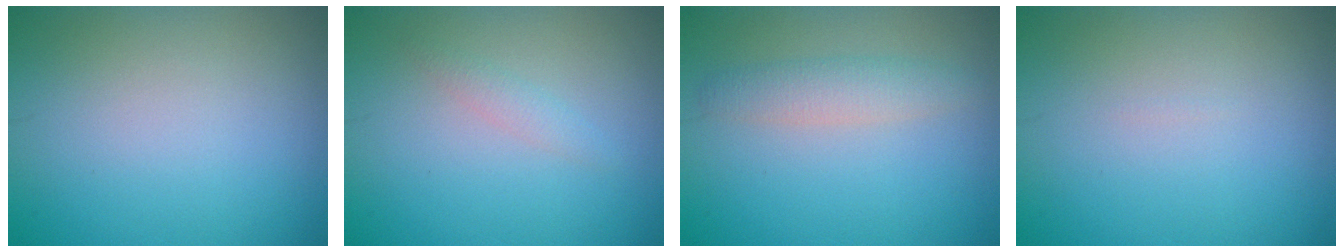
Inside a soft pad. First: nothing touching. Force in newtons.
{"total": 1.1, "press": 1.1, "slide": 0.0}
{"total": 2.4, "press": 2.4, "slide": 0.0}
{"total": 0.0}